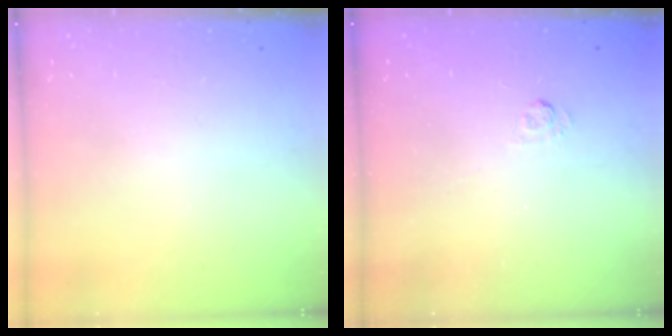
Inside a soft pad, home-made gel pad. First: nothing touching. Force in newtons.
{"total": 2.1, "press": 1.5, "slide": 1.4}